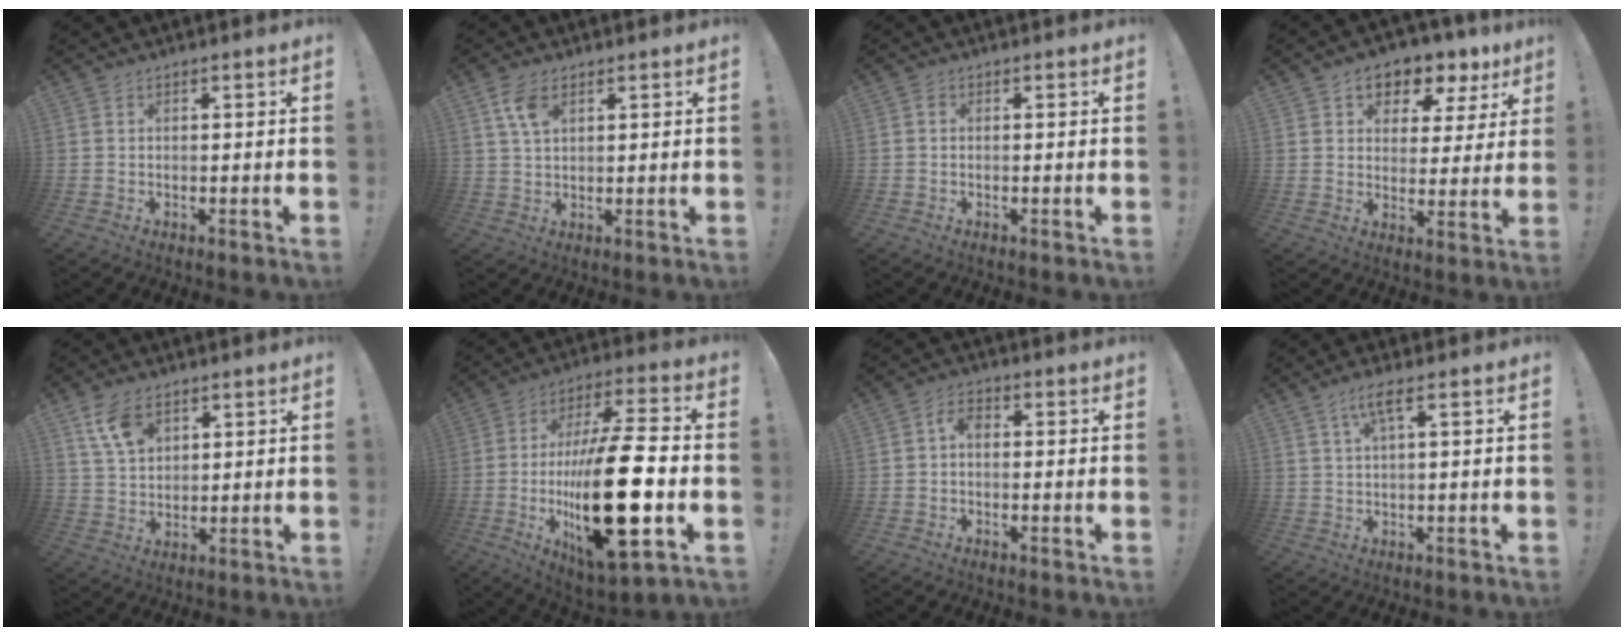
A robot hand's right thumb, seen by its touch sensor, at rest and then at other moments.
{"total": 5.9, "force": [3.1, 3.0, 4.1], "torque": [-0.072, -0.009, 0.056]}
{"total": 0.6, "force": [-0.3, 0.4, 0.2], "torque": [-0.007, 0.003, -0.006]}
{"total": 7.3, "force": [4.1, 5.3, 2.9], "torque": [-0.036, -0.034, 0.076]}
{"total": 8.8, "force": [4.8, 5.3, 5.1], "torque": [-0.089, -0.013, 0.094]}
{"total": 28.4, "force": [-4.8, 9.0, 26.5], "torque": [-0.489, 0.001, -0.077]}
{"total": 3.3, "force": [-0.3, 1.9, 2.7], "torque": [-0.050, 0.011, -0.005]}
{"total": 4.5, "force": [1.8, 0.4, 4.1], "torque": [-0.079, 0.001, 0.027]}